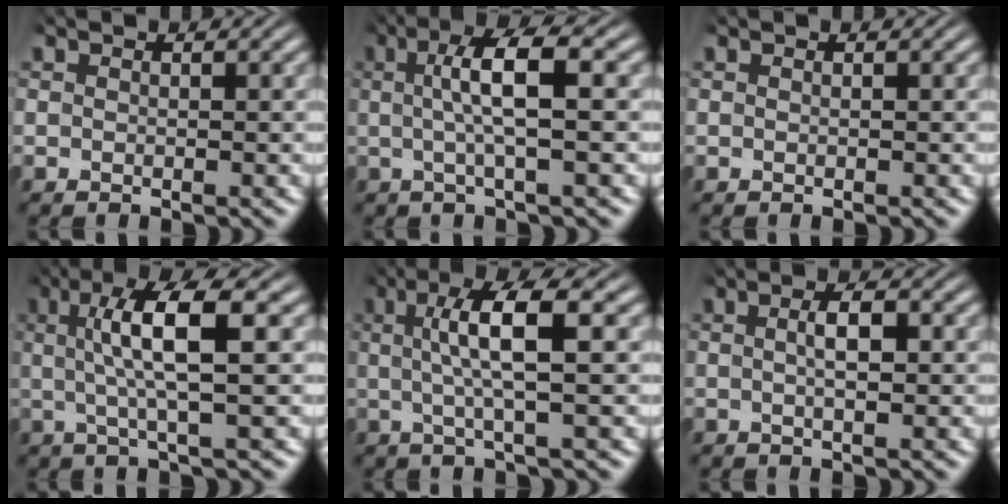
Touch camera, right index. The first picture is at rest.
{"total": 5.7, "force": [0.7, 1.4, 5.5], "torque": [-0.102, 0.011, 0.005]}
{"total": 0.0}
{"total": 7.0, "force": [1.5, 1.6, 6.6], "torque": [-0.128, 0.006, 0.019]}
{"total": 6.3, "force": [1.2, 1.3, 6.0], "torque": [-0.117, 0.008, 0.014]}
{"total": 2.9, "force": [0.1, 1.0, 2.7], "torque": [-0.040, 0.006, -0.005]}